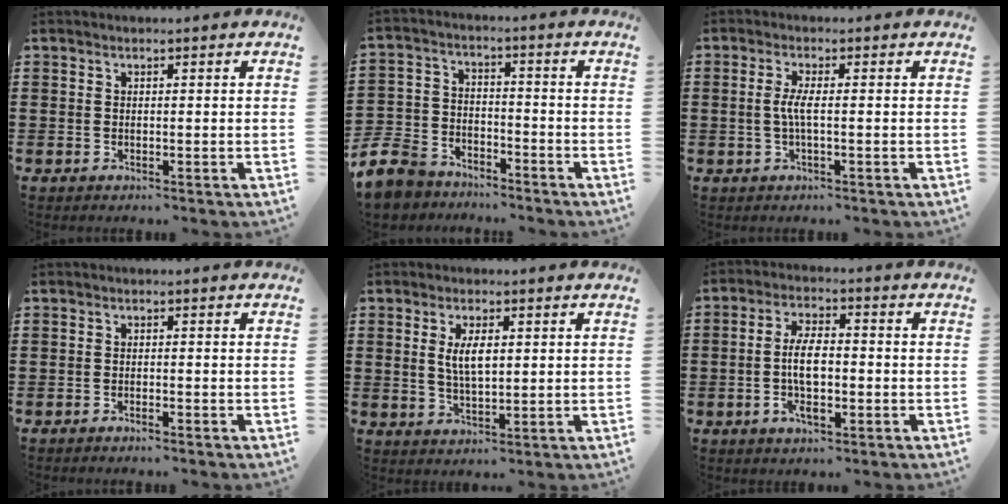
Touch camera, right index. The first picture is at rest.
{"total": 7.9, "force": [-7.2, 2.7, 1.7], "torque": [-0.057, 0.016, -0.146]}
{"total": 3.0, "force": [-0.3, 0.2, 2.9], "torque": [-0.070, -0.009, -0.012]}
{"total": 0.7, "force": [-0.6, -0.1, 0.3], "torque": [-0.007, -0.003, -0.011]}
{"total": 4.6, "force": [0.9, 1.7, 4.1], "torque": [-0.085, 0.006, 0.014]}
{"total": 7.5, "force": [-1.1, 3.3, 6.6], "torque": [-0.129, 0.000, -0.027]}